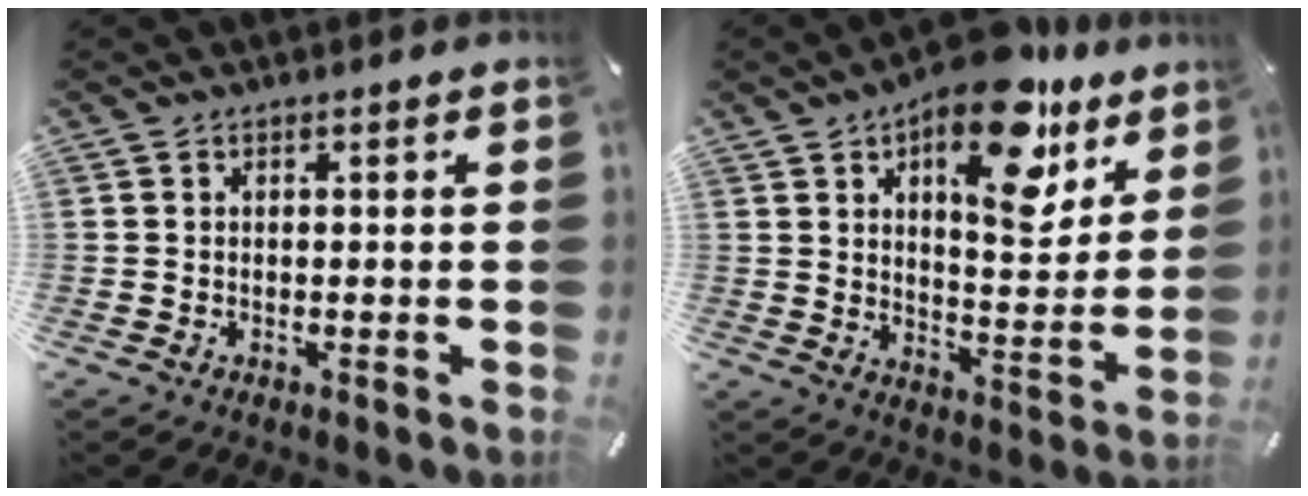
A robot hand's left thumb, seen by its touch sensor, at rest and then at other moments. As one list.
[{"total": 18.0, "force": [11.3, 8.4, 11.1], "torque": [-0.142, -0.076, 0.187]}]